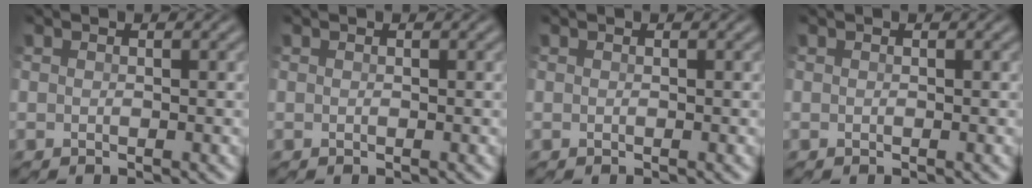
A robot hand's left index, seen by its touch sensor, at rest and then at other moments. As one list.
[{"total": 0.0}, {"total": 0.0}, {"total": 0.0}]